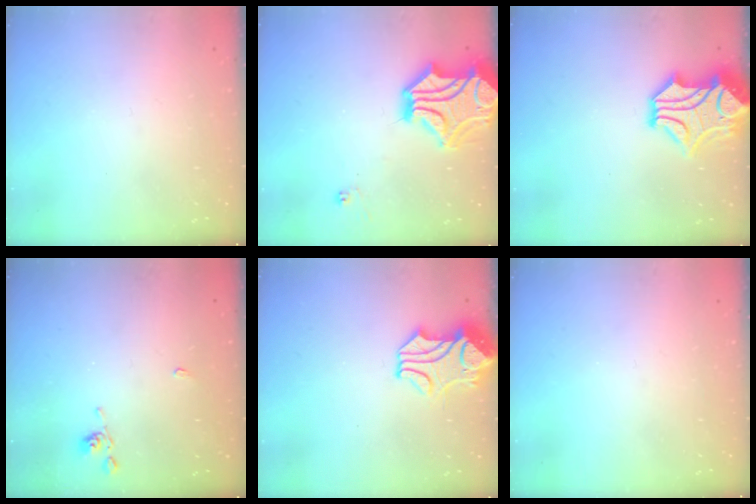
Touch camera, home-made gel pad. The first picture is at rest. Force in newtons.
{"total": 10.1, "press": 9.7, "slide": 2.6}
{"total": 7.0, "press": 6.8, "slide": 1.6}
{"total": 2.1, "press": 2.1, "slide": 0.5}
{"total": 2.0, "press": 1.6, "slide": 1.1}
{"total": 0.0}